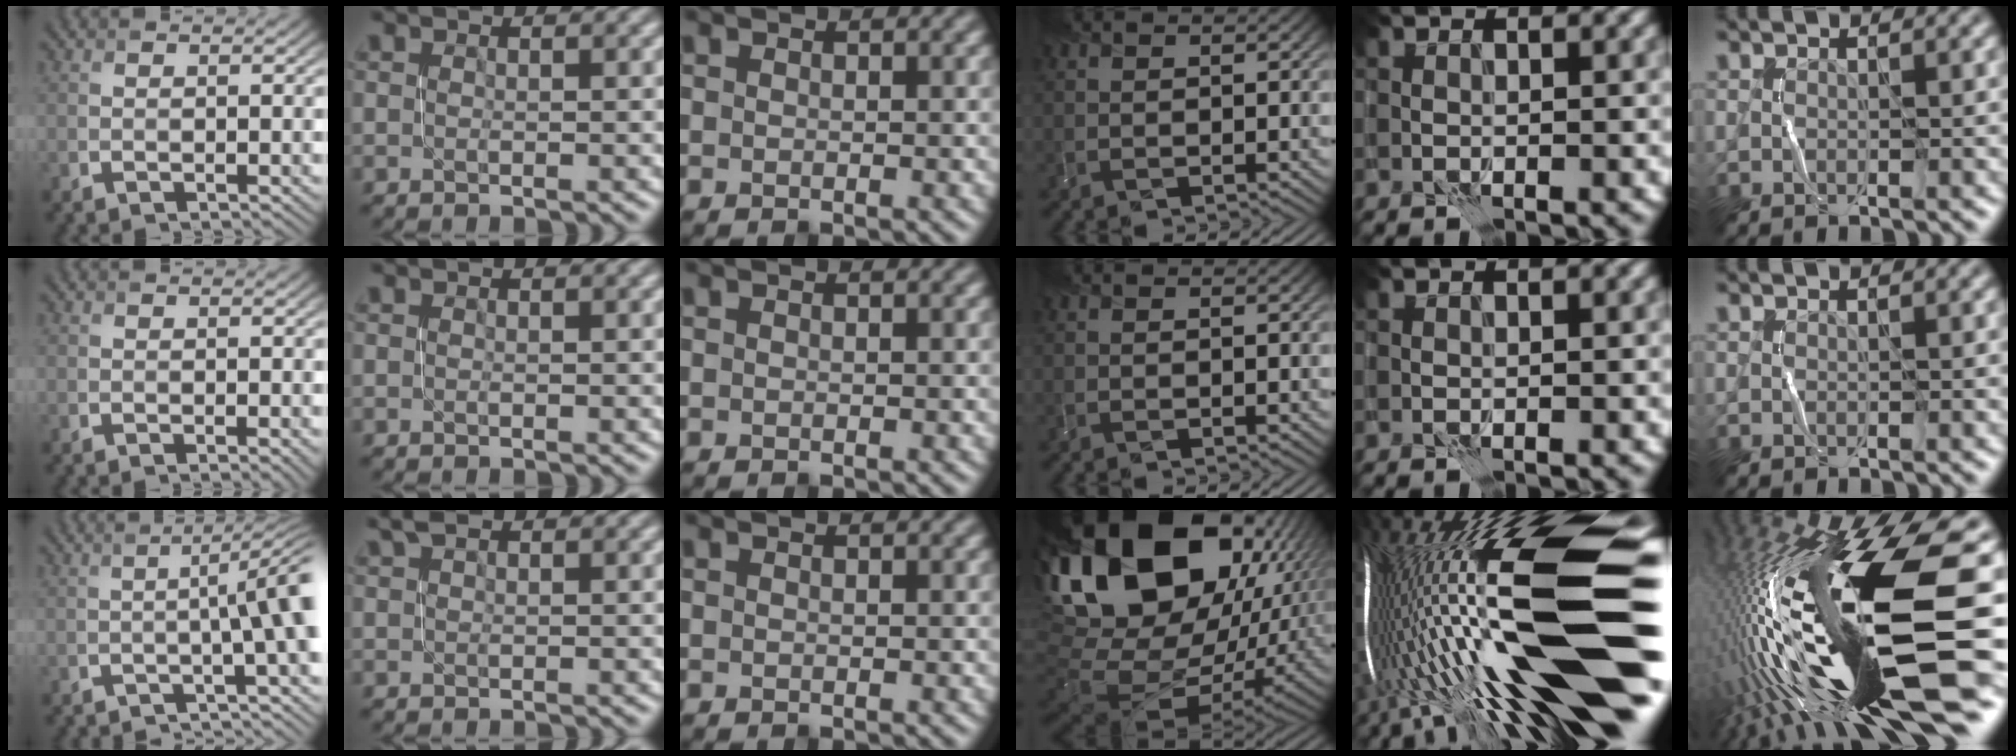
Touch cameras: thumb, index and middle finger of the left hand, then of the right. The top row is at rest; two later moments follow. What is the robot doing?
{"motion": "open", "object": "stapler"}